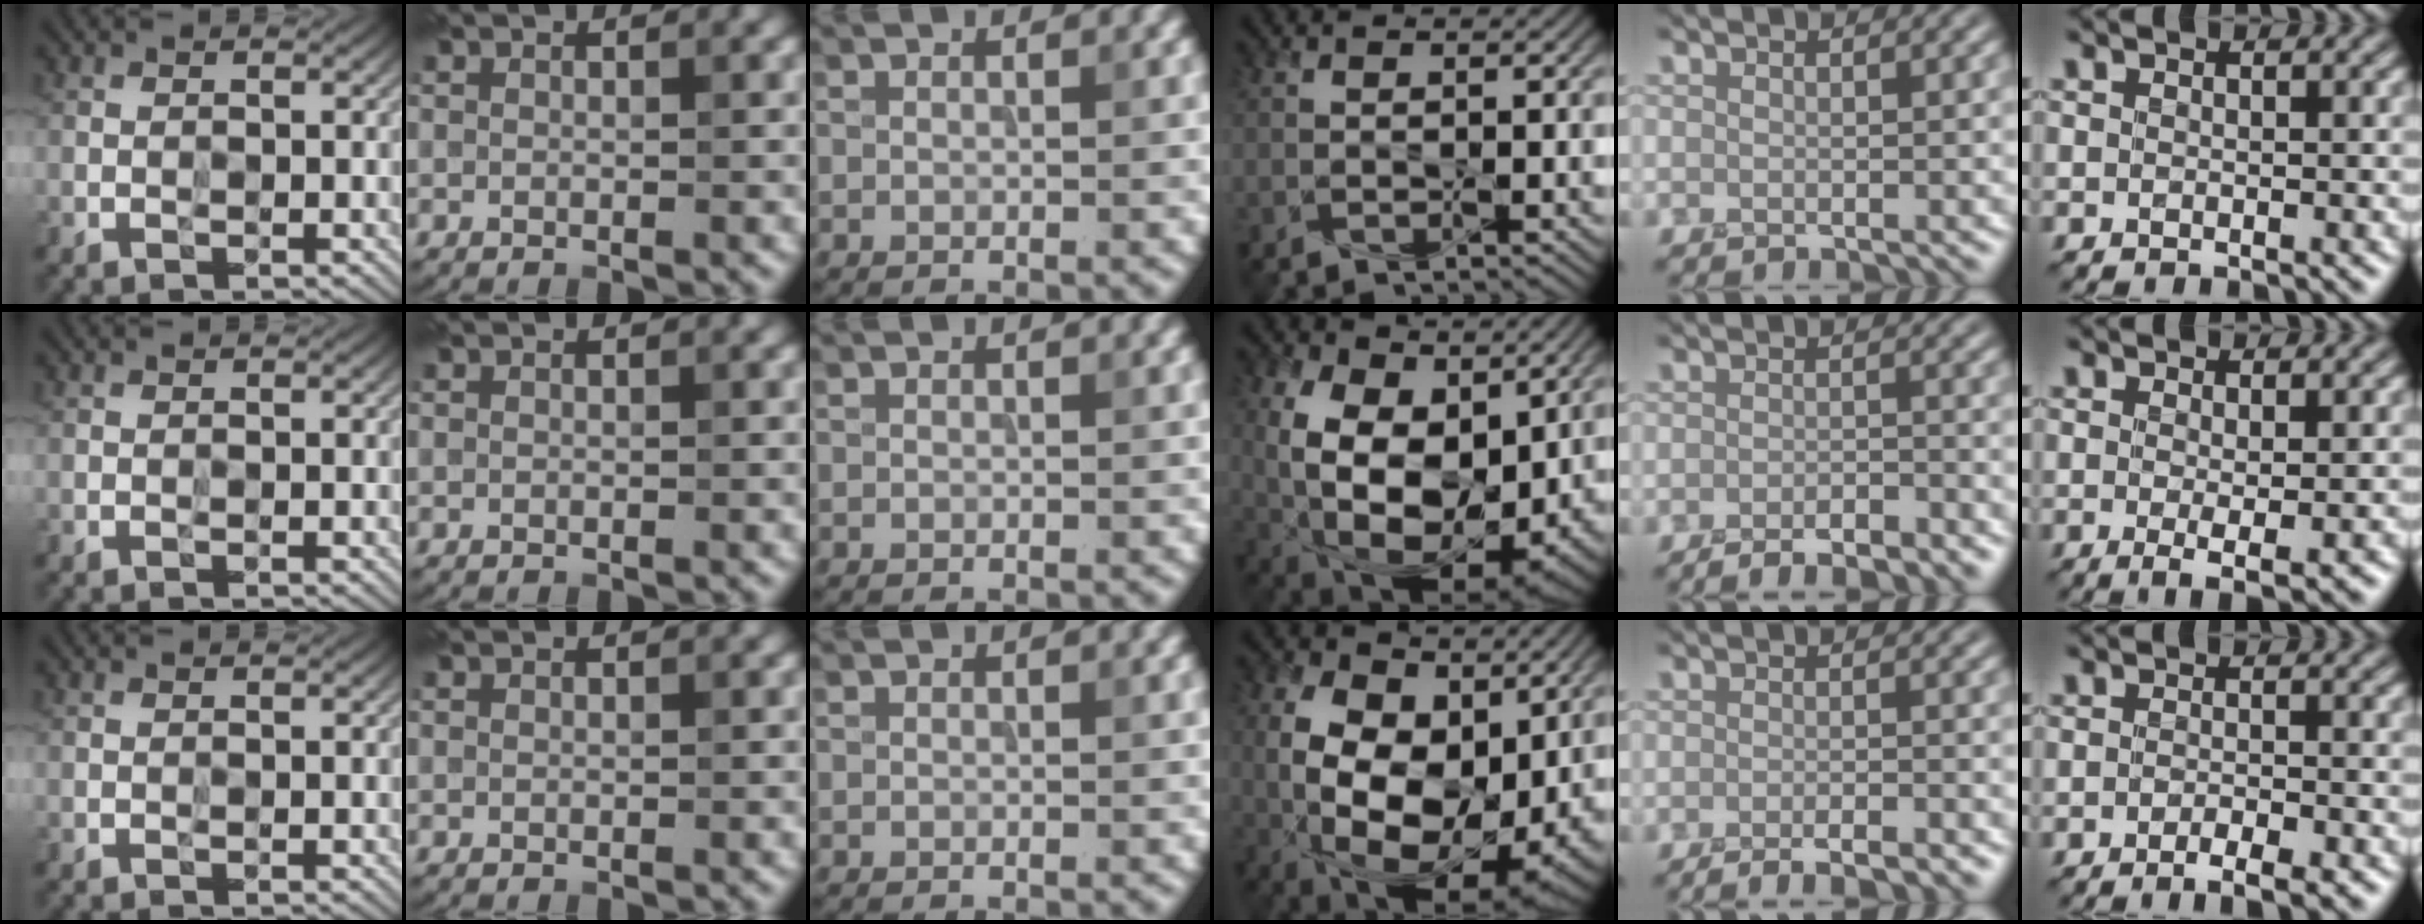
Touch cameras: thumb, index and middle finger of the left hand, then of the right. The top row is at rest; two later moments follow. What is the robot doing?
{"motion": "screw", "object": "toothpaste"}